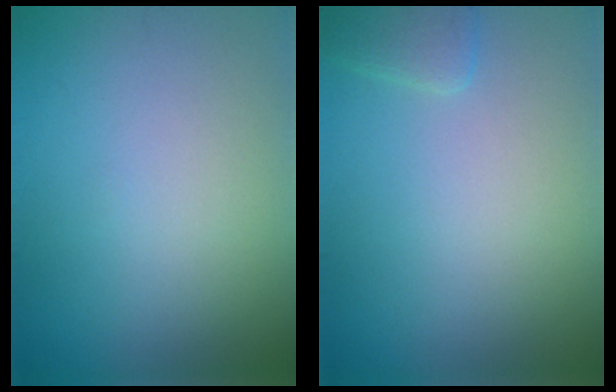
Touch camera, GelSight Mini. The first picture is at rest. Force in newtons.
{"total": 1.5, "press": 1.5, "slide": 0.1}